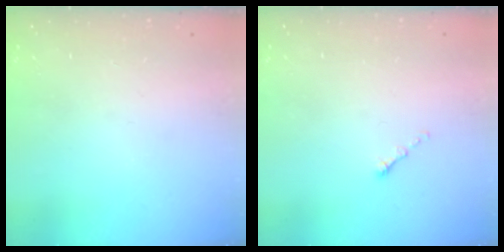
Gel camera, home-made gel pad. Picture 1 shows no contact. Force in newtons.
{"total": 0.0}